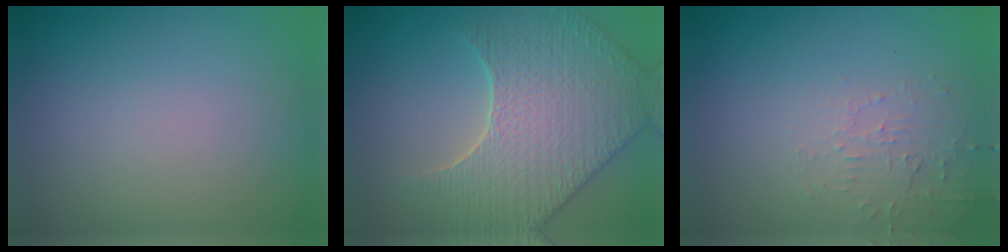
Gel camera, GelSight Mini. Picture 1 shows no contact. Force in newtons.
{"total": 6.2, "press": 5.6, "slide": 2.7}
{"total": 1.9, "press": 1.9, "slide": 0.3}